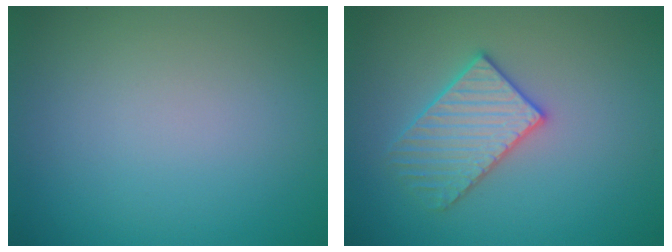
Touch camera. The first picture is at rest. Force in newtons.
{"total": 3.2, "press": 3.2, "slide": 0.4}